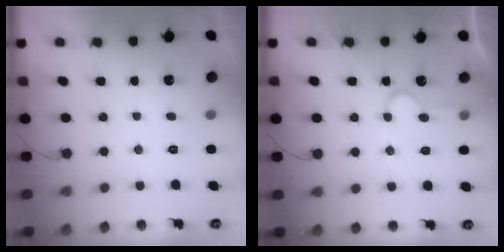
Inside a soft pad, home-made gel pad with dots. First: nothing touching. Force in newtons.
{"total": 6.8, "press": 6.8, "slide": 0.6}